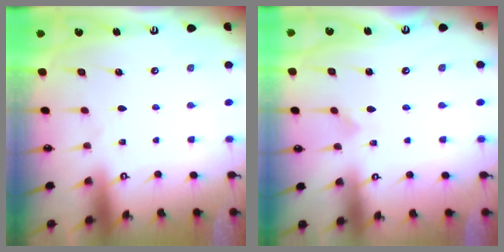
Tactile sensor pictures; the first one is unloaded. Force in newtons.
{"total": 2.8, "press": 2.8, "slide": 0.2}